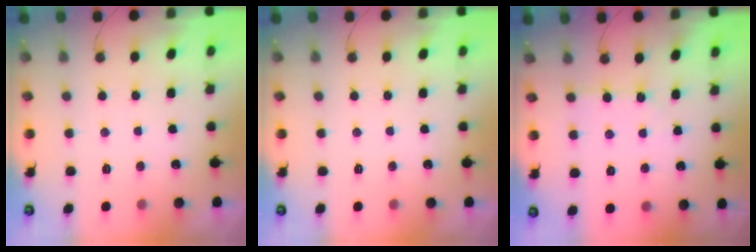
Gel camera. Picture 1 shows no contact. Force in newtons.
{"total": 0.0}
{"total": 3.7, "press": 3.7, "slide": 0.6}